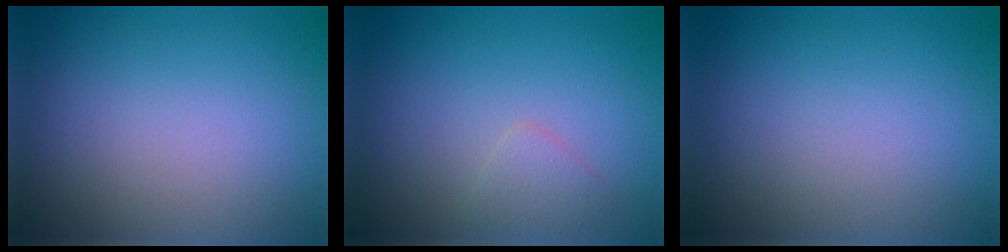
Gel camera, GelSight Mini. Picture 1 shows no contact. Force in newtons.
{"total": 1.2, "press": 1.2, "slide": 0.0}
{"total": 0.0}